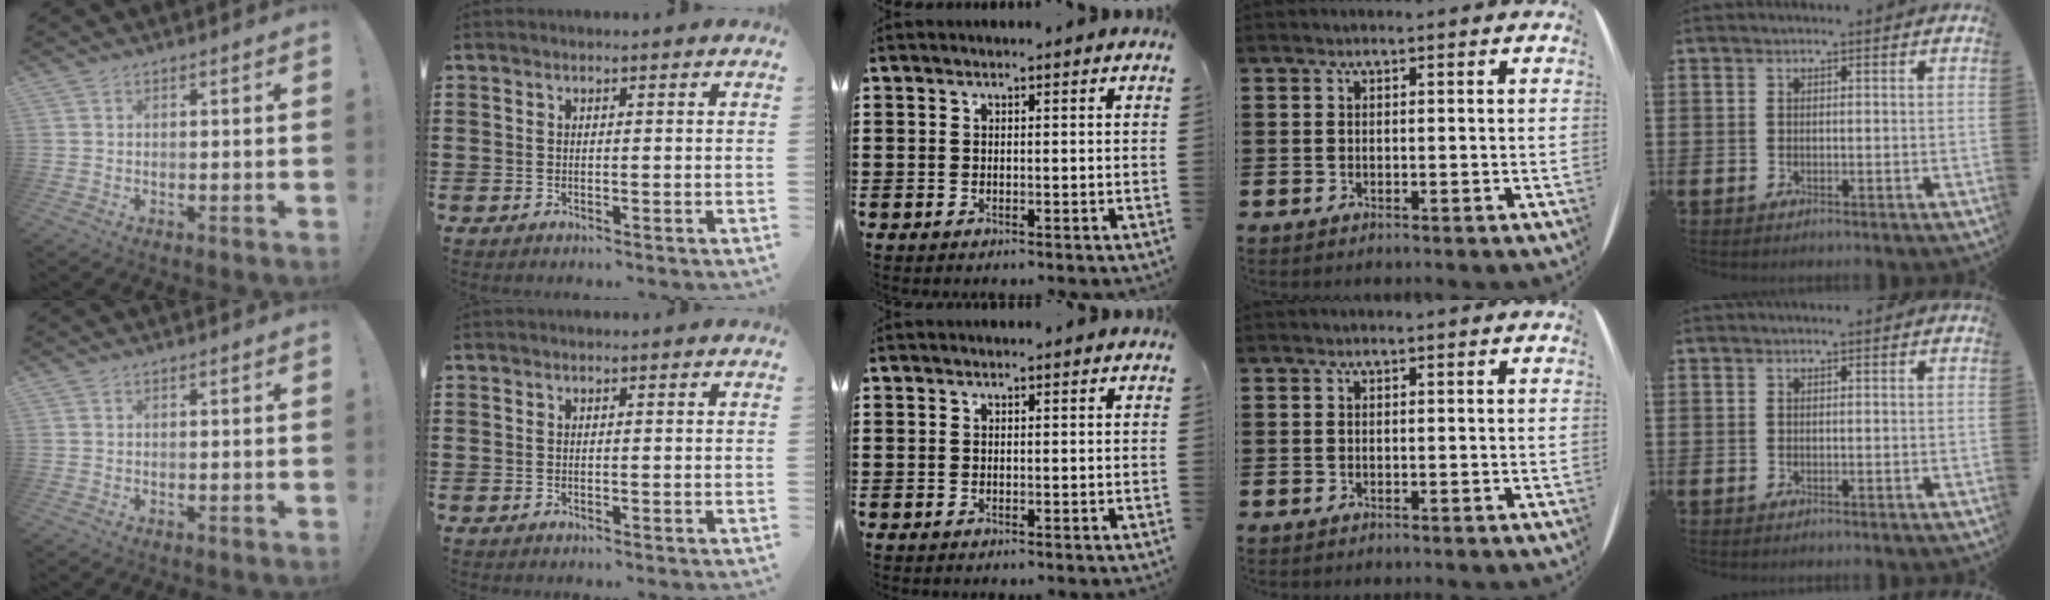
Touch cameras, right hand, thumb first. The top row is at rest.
{}